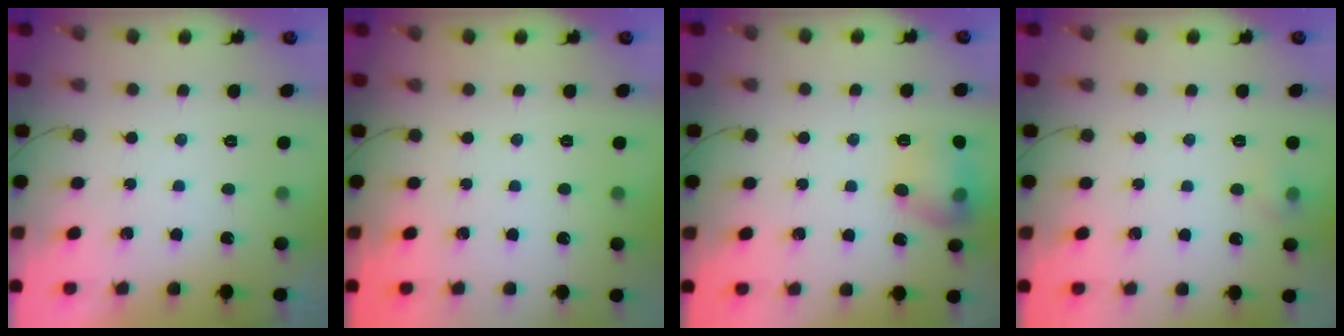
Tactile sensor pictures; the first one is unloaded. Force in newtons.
{"total": 0.0}
{"total": 12.6, "press": 12.6, "slide": 1.0}
{"total": 4.8, "press": 4.6, "slide": 1.3}